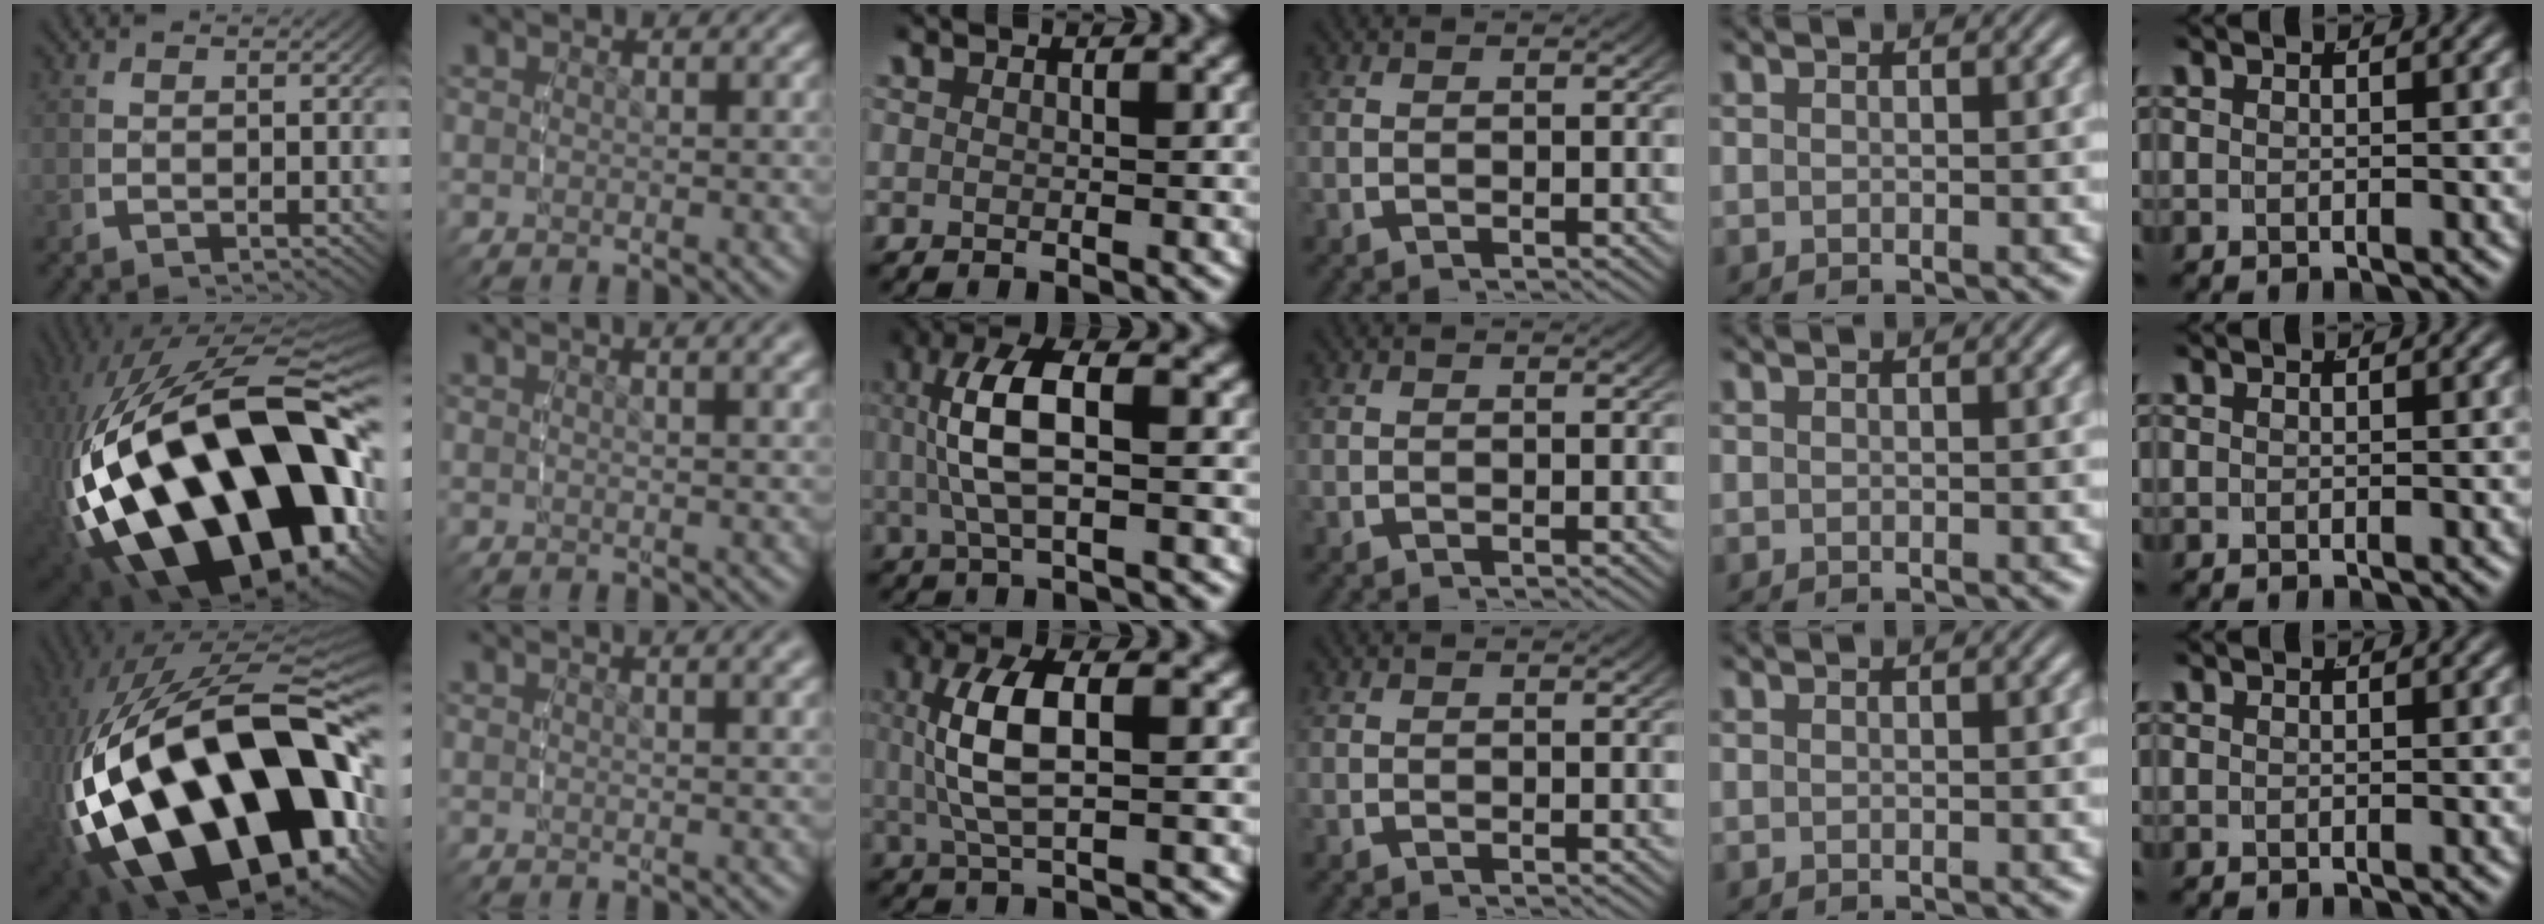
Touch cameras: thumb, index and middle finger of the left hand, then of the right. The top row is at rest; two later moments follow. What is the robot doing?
{"motion": "lift_and_place", "object": "tape"}